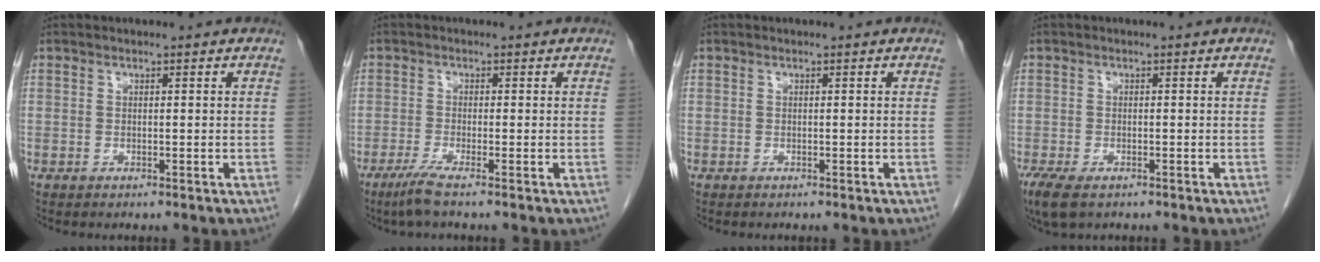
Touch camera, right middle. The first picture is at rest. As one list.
[{"total": 3.0, "force": [-2.0, -0.4, 2.2], "torque": [-0.053, -0.011, -0.045]}, {"total": 0.0}, {"total": 5.8, "force": [-3.9, 2.3, 3.6], "torque": [-0.076, -0.018, -0.063]}]